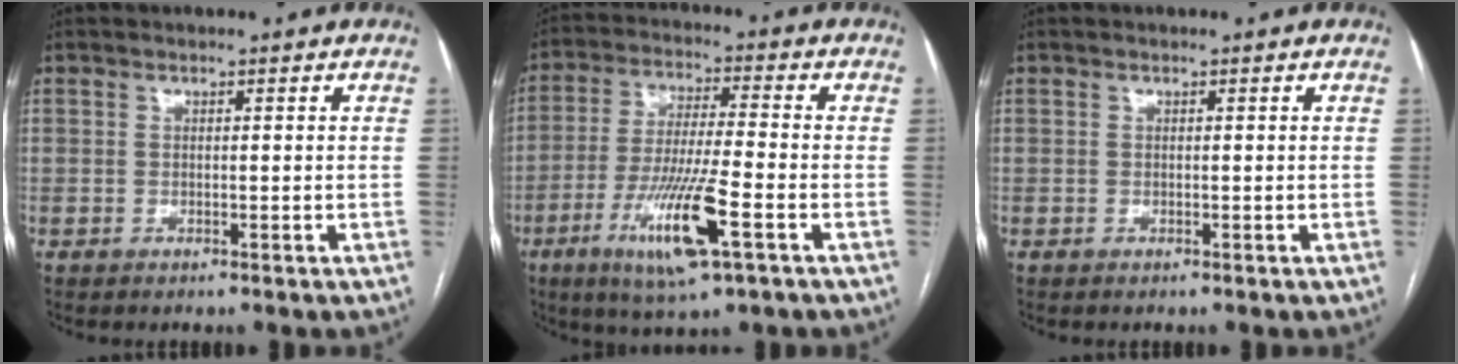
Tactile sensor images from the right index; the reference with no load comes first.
{"total": 12.9, "force": [-5.3, 0.9, 11.8], "torque": [-0.233, -0.022, -0.091]}
{"total": 0.0}